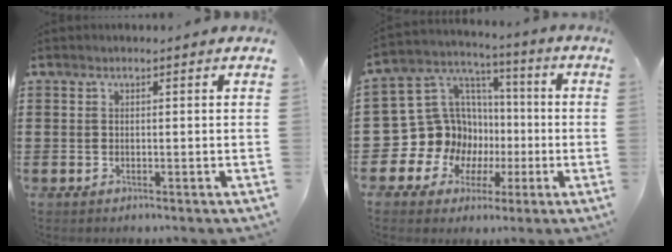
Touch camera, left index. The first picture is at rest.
{"total": 13.7, "force": [-1.4, 13.0, 3.9], "torque": [-0.125, -0.021, 0.000]}